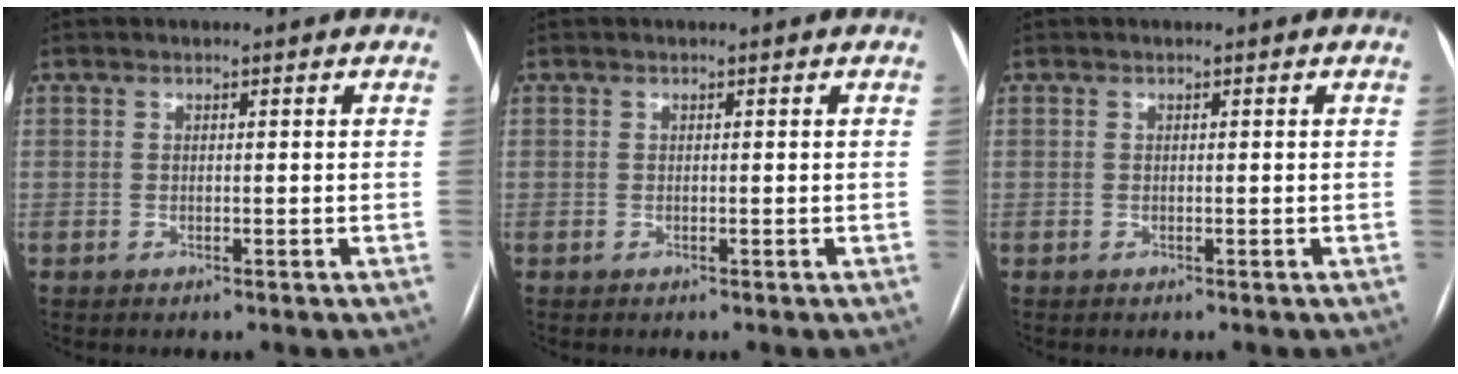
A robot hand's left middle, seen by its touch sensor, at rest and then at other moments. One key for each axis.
{"total": 0.0}
{"total": 0.0}